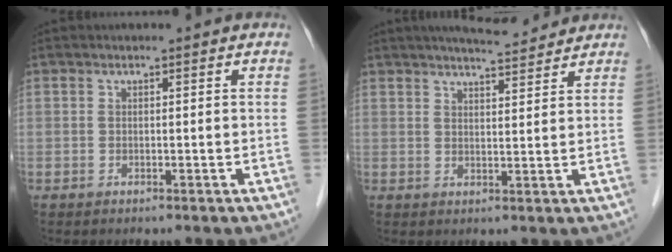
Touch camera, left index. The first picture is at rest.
{"total": 7.0, "force": [6.3, 1.0, 2.7], "torque": [-0.045, 0.012, 0.090]}